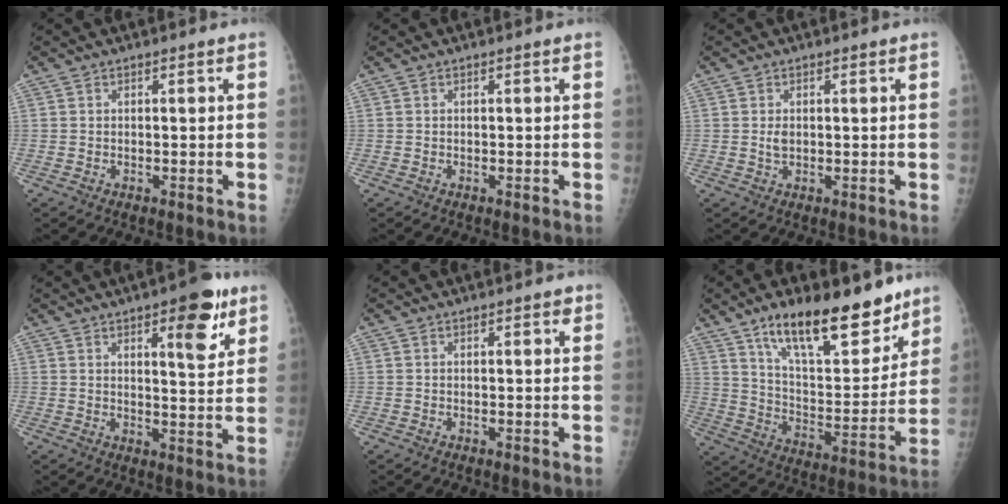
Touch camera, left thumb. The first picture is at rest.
{"total": 0.0}
{"total": 1.8, "force": [0.2, 1.3, 1.3], "torque": [-0.020, -0.002, 0.006]}
{"total": 10.2, "force": [5.5, 3.4, 7.9], "torque": [-0.084, -0.027, 0.071]}
{"total": 1.1, "force": [0.6, 0.5, 0.8], "torque": [-0.005, 0.000, 0.006]}
{"total": 21.5, "force": [14.5, 8.0, 13.6], "torque": [-0.168, -0.078, 0.243]}